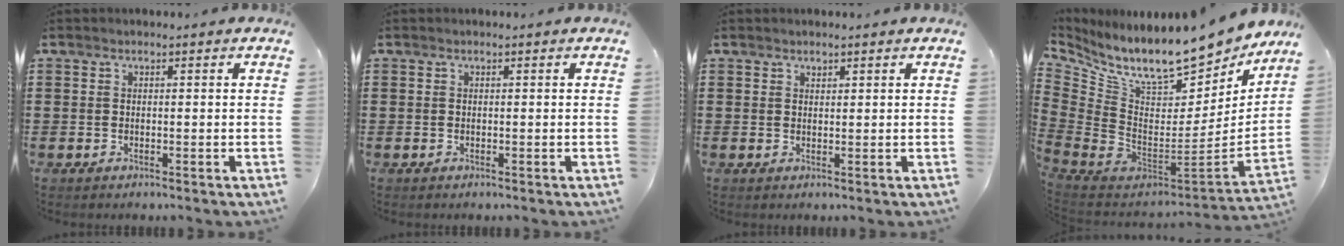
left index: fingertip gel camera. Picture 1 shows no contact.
{"total": 0.0}
{"total": 0.8, "force": [0.7, 0.3, 0.1], "torque": [-0.003, 0.000, 0.014]}
{"total": 12.0, "force": [9.8, 2.9, 6.4], "torque": [-0.141, -0.092, 0.166]}